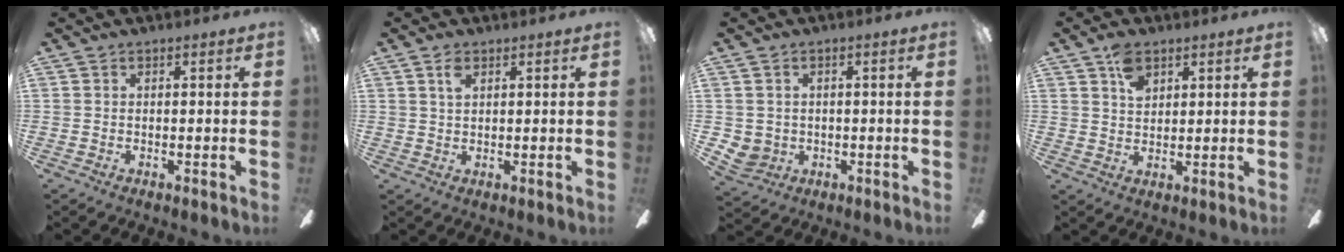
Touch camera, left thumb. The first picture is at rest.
{"total": 2.8, "force": [1.6, 1.4, 1.8], "torque": [-0.034, 0.000, 0.026]}
{"total": 3.3, "force": [0.3, 3.2, 0.5], "torque": [-0.024, 0.003, 0.006]}
{"total": 5.4, "force": [3.1, 3.3, 2.9], "torque": [-0.050, -0.002, 0.055]}